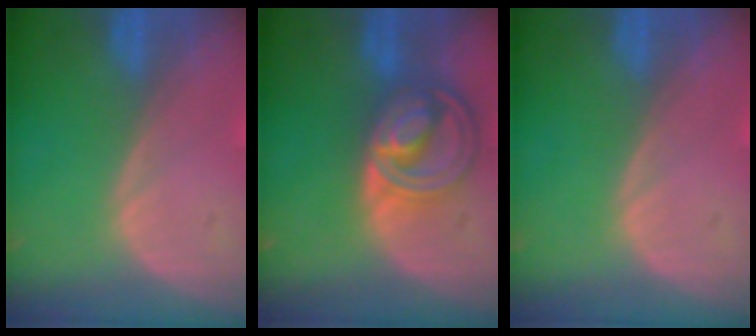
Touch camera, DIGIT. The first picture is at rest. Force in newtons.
{"total": 8.5, "press": 7.3, "slide": 4.4}
{"total": 0.0}